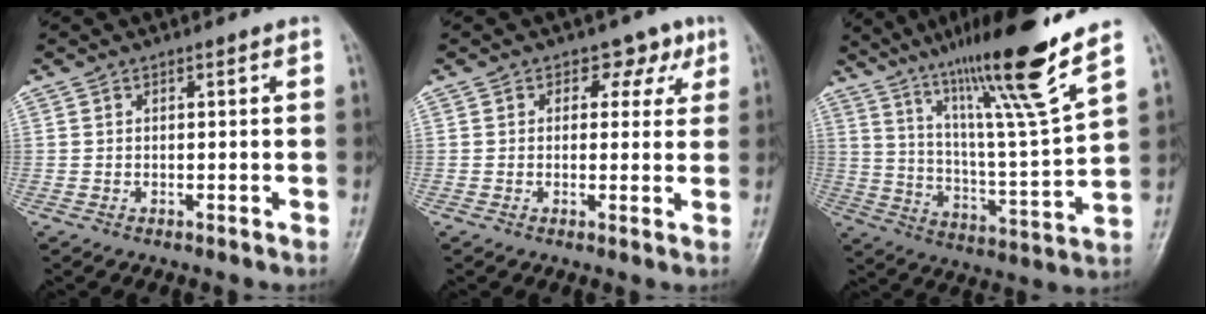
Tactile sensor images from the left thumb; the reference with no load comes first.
{"total": 4.6, "force": [2.1, 3.6, 2.0], "torque": [0.009, -0.002, 0.018]}
{"total": 20.6, "force": [14.1, 0.4, 15.0], "torque": [-0.230, -0.070, 0.238]}